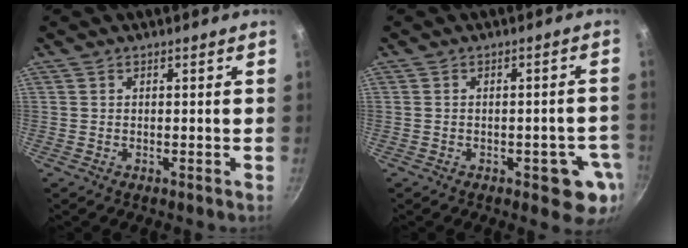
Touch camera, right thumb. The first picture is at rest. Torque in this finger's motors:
{"motor_torque": [1.46, 0.70, -0.17, 0.06, 0.17]}